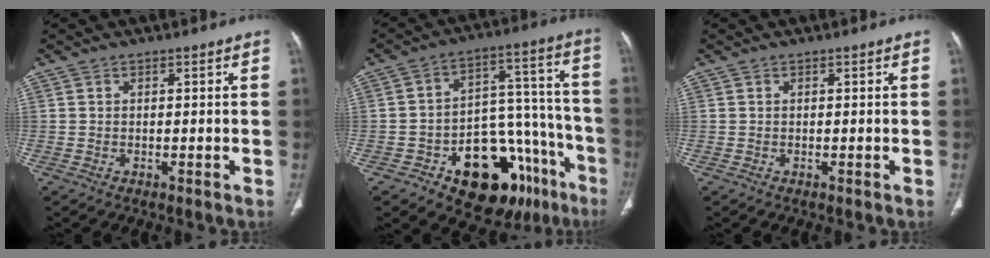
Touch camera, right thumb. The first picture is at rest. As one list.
[{"total": 22.4, "force": [-11.7, 12.5, 14.4], "torque": [-0.128, 0.104, -0.159]}, {"total": 0.0}]